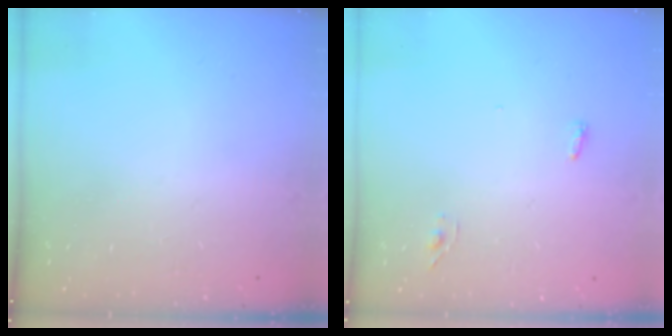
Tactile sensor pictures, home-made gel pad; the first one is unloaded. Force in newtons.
{"total": 3.3, "press": 2.9, "slide": 1.7}